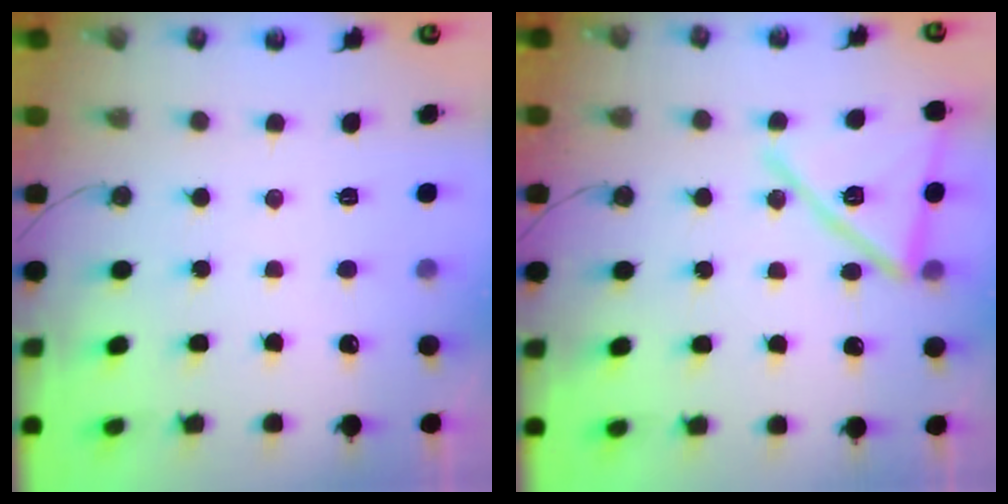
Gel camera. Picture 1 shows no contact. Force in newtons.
{"total": 17.2, "press": 16.3, "slide": 5.7}